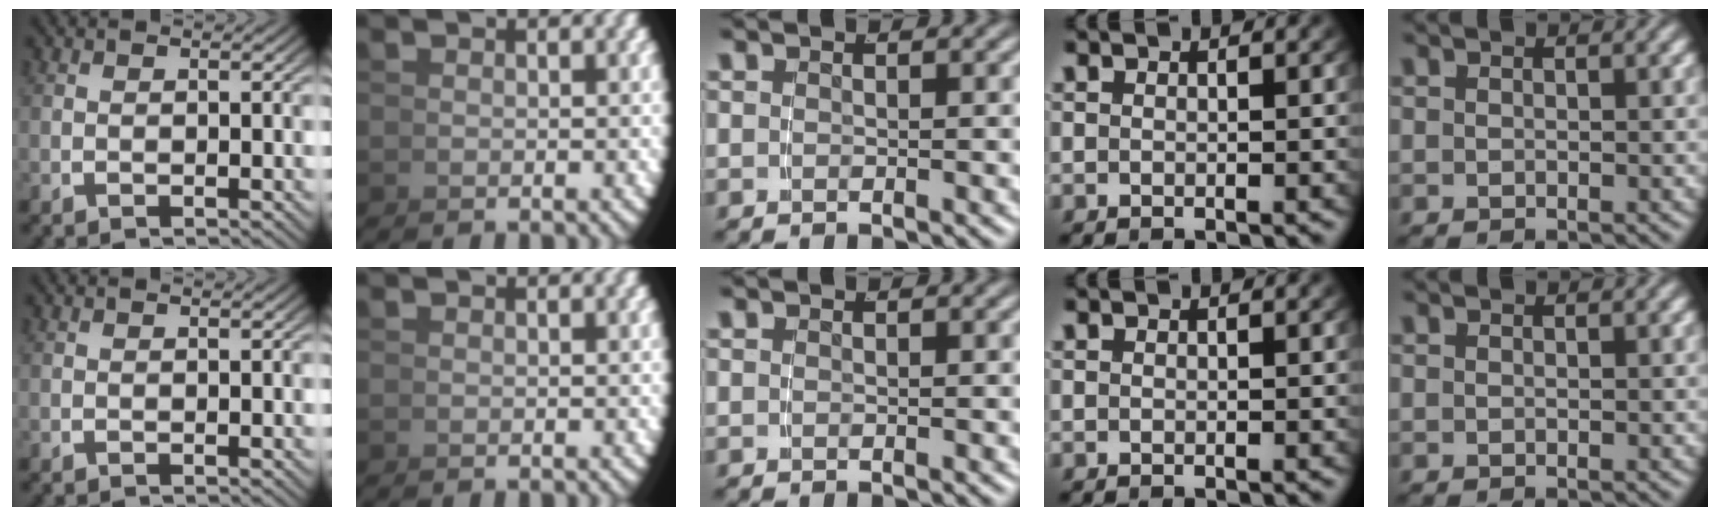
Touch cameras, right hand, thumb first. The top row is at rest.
{}